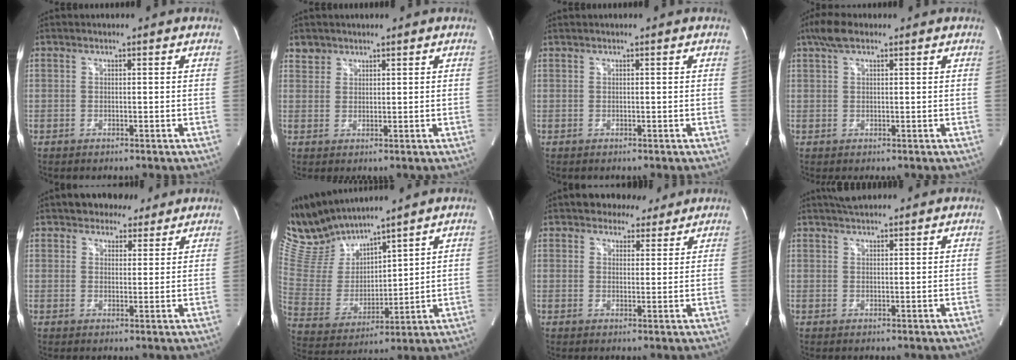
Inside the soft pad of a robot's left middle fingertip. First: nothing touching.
{"total": 2.1, "force": [1.6, 1.3, -0.3], "torque": [0.012, 0.007, 0.025]}
{"total": 0.0}
{"total": 4.0, "force": [2.7, 1.5, 2.6], "torque": [-0.062, 0.021, 0.052]}
{"total": 5.6, "force": [4.4, 3.1, 1.6], "torque": [-0.020, 0.011, 0.068]}
{"total": 12.0, "force": [11.5, 1.4, 3.2], "torque": [-0.086, 0.001, 0.248]}
{"total": 5.4, "force": [4.4, 2.9, 1.1], "torque": [-0.014, 0.008, 0.061]}
{"total": 3.7, "force": [3.3, 0.7, 1.5], "torque": [-0.030, 0.023, 0.058]}